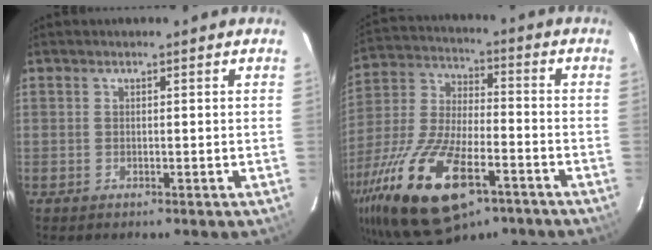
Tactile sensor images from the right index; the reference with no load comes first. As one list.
[{"total": 24.6, "force": [-12.8, 10.3, 18.3], "torque": [-0.395, -0.050, -0.220]}]